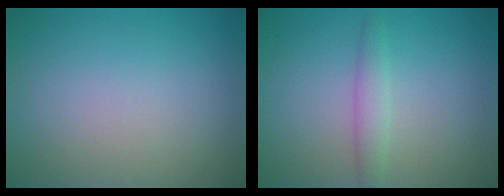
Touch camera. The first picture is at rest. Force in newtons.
{"total": 1.8, "press": 1.8, "slide": 0.1}